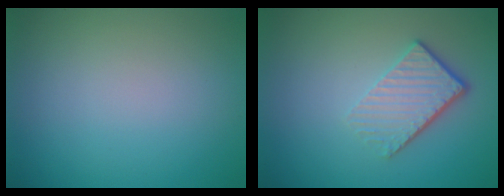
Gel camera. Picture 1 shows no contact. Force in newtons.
{"total": 4.1, "press": 2.8, "slide": 3.0}